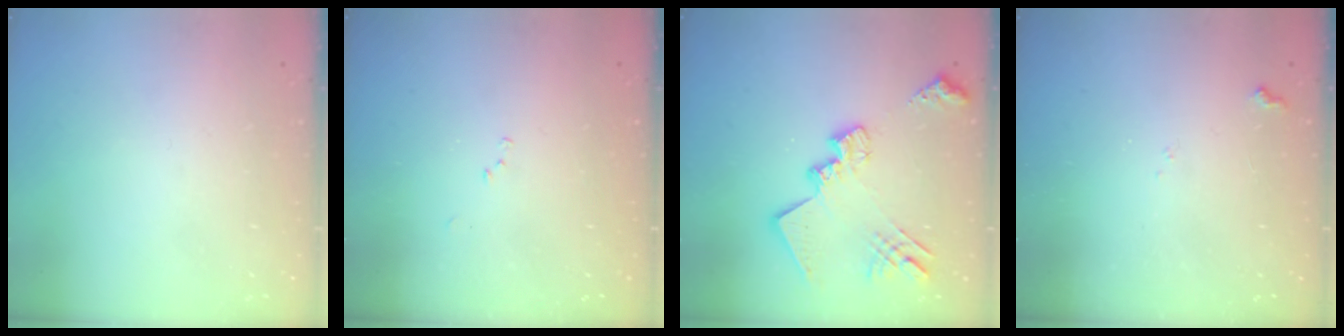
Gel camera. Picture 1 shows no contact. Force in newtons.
{"total": 5.9, "press": 5.9, "slide": 0.7}
{"total": 17.7, "press": 17.7, "slide": 0.8}
{"total": 6.2, "press": 6.2, "slide": 0.6}